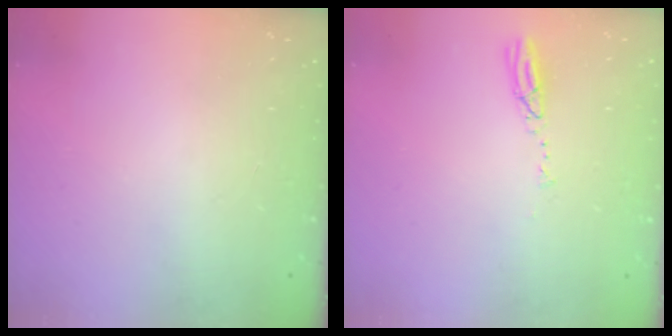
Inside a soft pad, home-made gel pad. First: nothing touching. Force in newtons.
{"total": 3.6, "press": 3.6, "slide": 0.2}